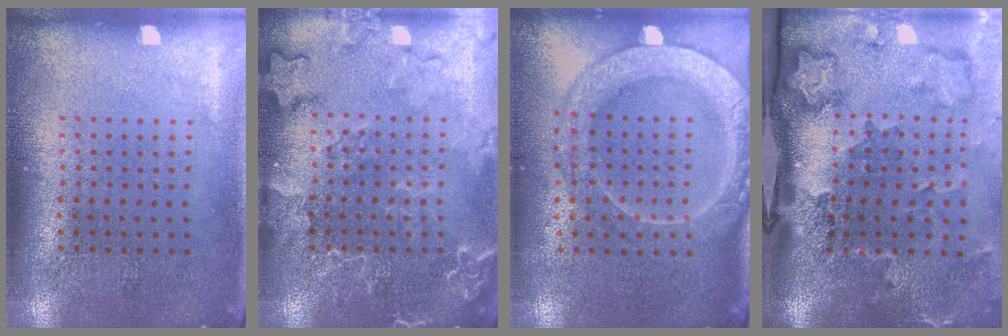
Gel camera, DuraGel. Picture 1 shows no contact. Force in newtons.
{"total": 3.4, "press": 3.4, "slide": 0.5}
{"total": 2.3, "press": 2.2, "slide": 0.9}
{"total": 3.5, "press": 2.2, "slide": 2.7}